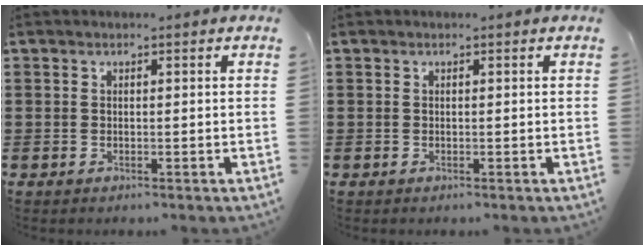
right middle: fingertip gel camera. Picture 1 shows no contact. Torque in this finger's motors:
{"motor_torque": [0.07, -0.27, -0.01, -0.01]}